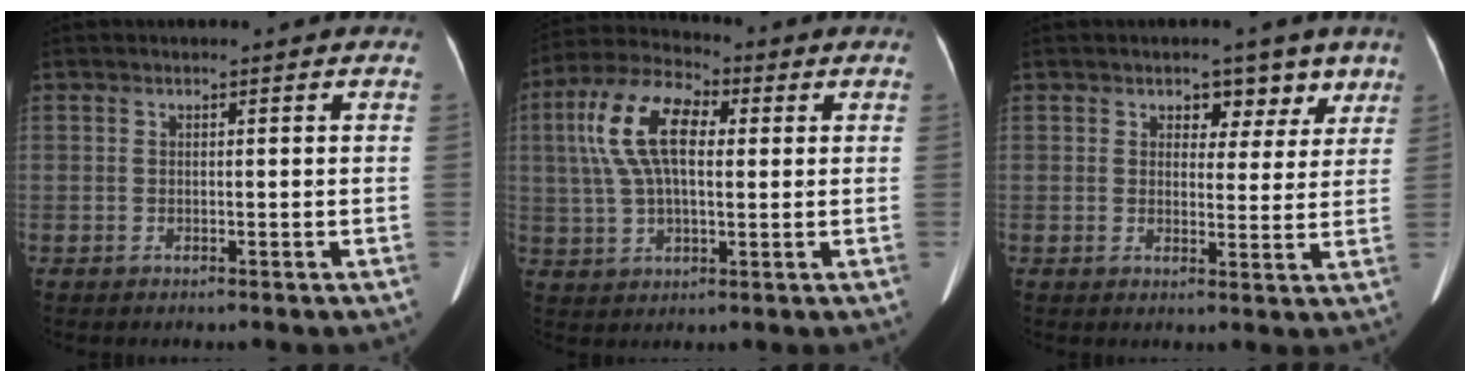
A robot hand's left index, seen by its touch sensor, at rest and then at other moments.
{"total": 11.8, "force": [2.6, 5.3, 10.2], "torque": [-0.225, 0.034, 0.048]}
{"total": 4.8, "force": [3.1, 3.1, 1.9], "torque": [-0.004, 0.005, 0.040]}